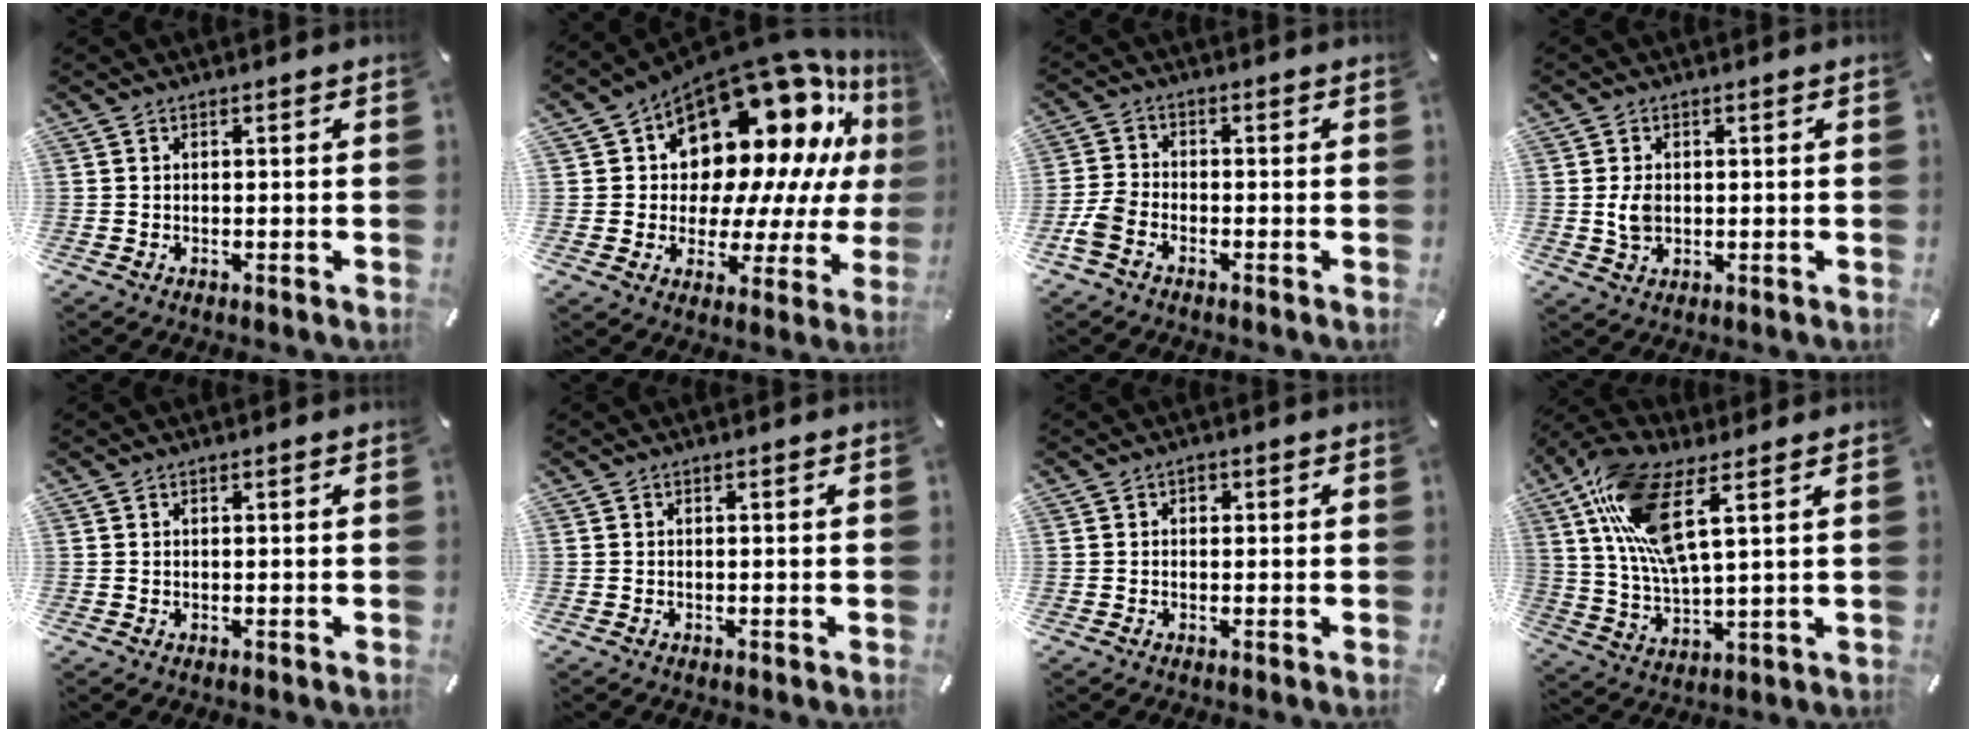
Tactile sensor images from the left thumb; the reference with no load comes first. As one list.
[{"total": 18.7, "force": [11.6, 10.5, 10.2], "torque": [-0.141, -0.113, 0.203]}, {"total": 4.8, "force": [-2.4, 3.0, 2.8], "torque": [-0.070, 0.007, -0.050]}, {"total": 4.3, "force": [0.3, 3.0, 3.1], "torque": [-0.075, 0.001, 0.003]}, {"total": 0.0}, {"total": 0.0}, {"total": 1.1, "force": [0.2, 1.0, 0.4], "torque": [0.000, 0.004, -0.001]}, {"total": 15.5, "force": [7.4, 5.1, 12.6], "torque": [-0.277, -0.021, 0.129]}]